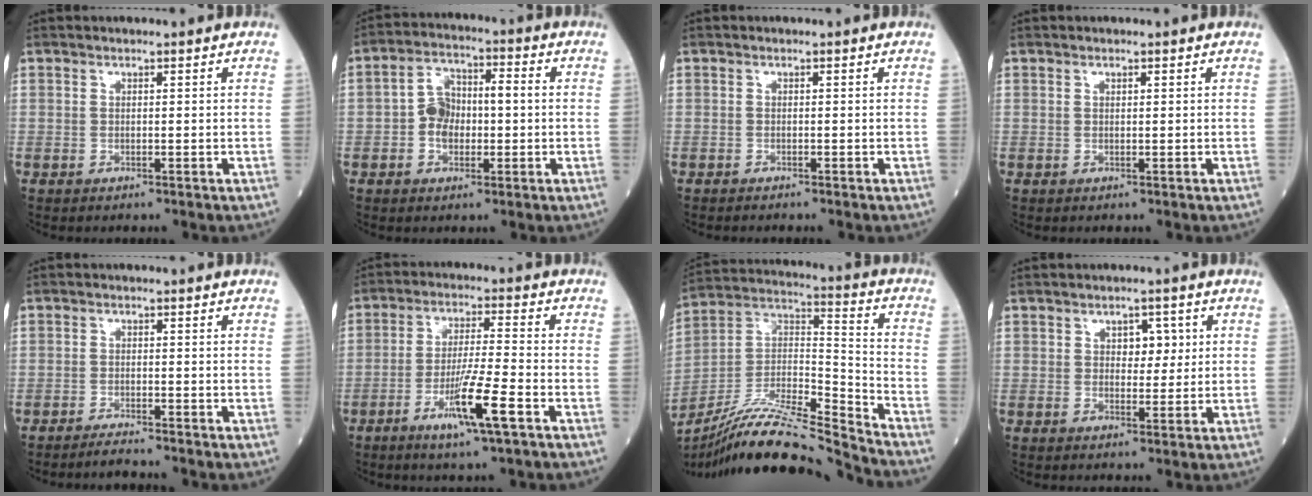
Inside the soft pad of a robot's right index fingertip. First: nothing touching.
{"total": 6.9, "force": [-0.7, 4.1, 5.4], "torque": [-0.109, 0.030, -0.014]}
{"total": 0.8, "force": [-0.8, 0.0, 0.2], "torque": [-0.006, -0.001, -0.014]}
{"total": 0.0}
{"total": 2.2, "force": [-2.2, -0.4, 0.4], "torque": [-0.012, -0.009, -0.042]}
{"total": 9.4, "force": [-4.4, -0.1, 8.3], "torque": [-0.151, -0.013, -0.079]}
{"total": 19.3, "force": [-17.9, -0.5, 7.4], "torque": [-0.149, 0.020, -0.322]}
{"total": 3.5, "force": [1.1, 2.2, 2.6], "torque": [-0.026, 0.006, 0.015]}